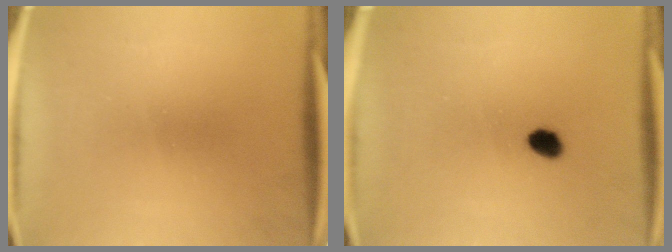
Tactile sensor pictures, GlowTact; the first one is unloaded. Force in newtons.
{"total": 2.7}